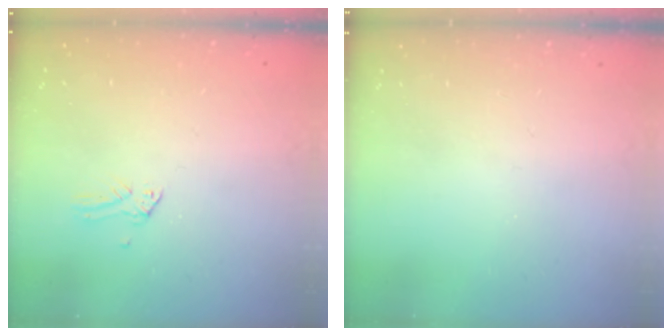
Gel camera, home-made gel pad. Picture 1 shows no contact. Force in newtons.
{"total": 0.0}